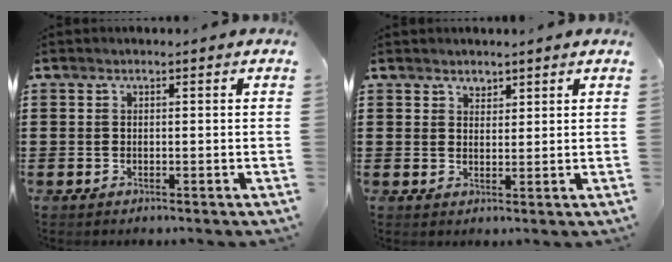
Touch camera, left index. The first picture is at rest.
{"total": 1.6, "force": [1.5, 0.6, -0.1], "torque": [0.007, -0.001, 0.027]}